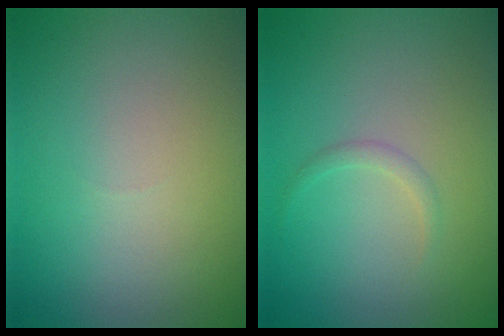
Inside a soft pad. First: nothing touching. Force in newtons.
{"total": 0.9, "press": 0.9, "slide": 0.0}